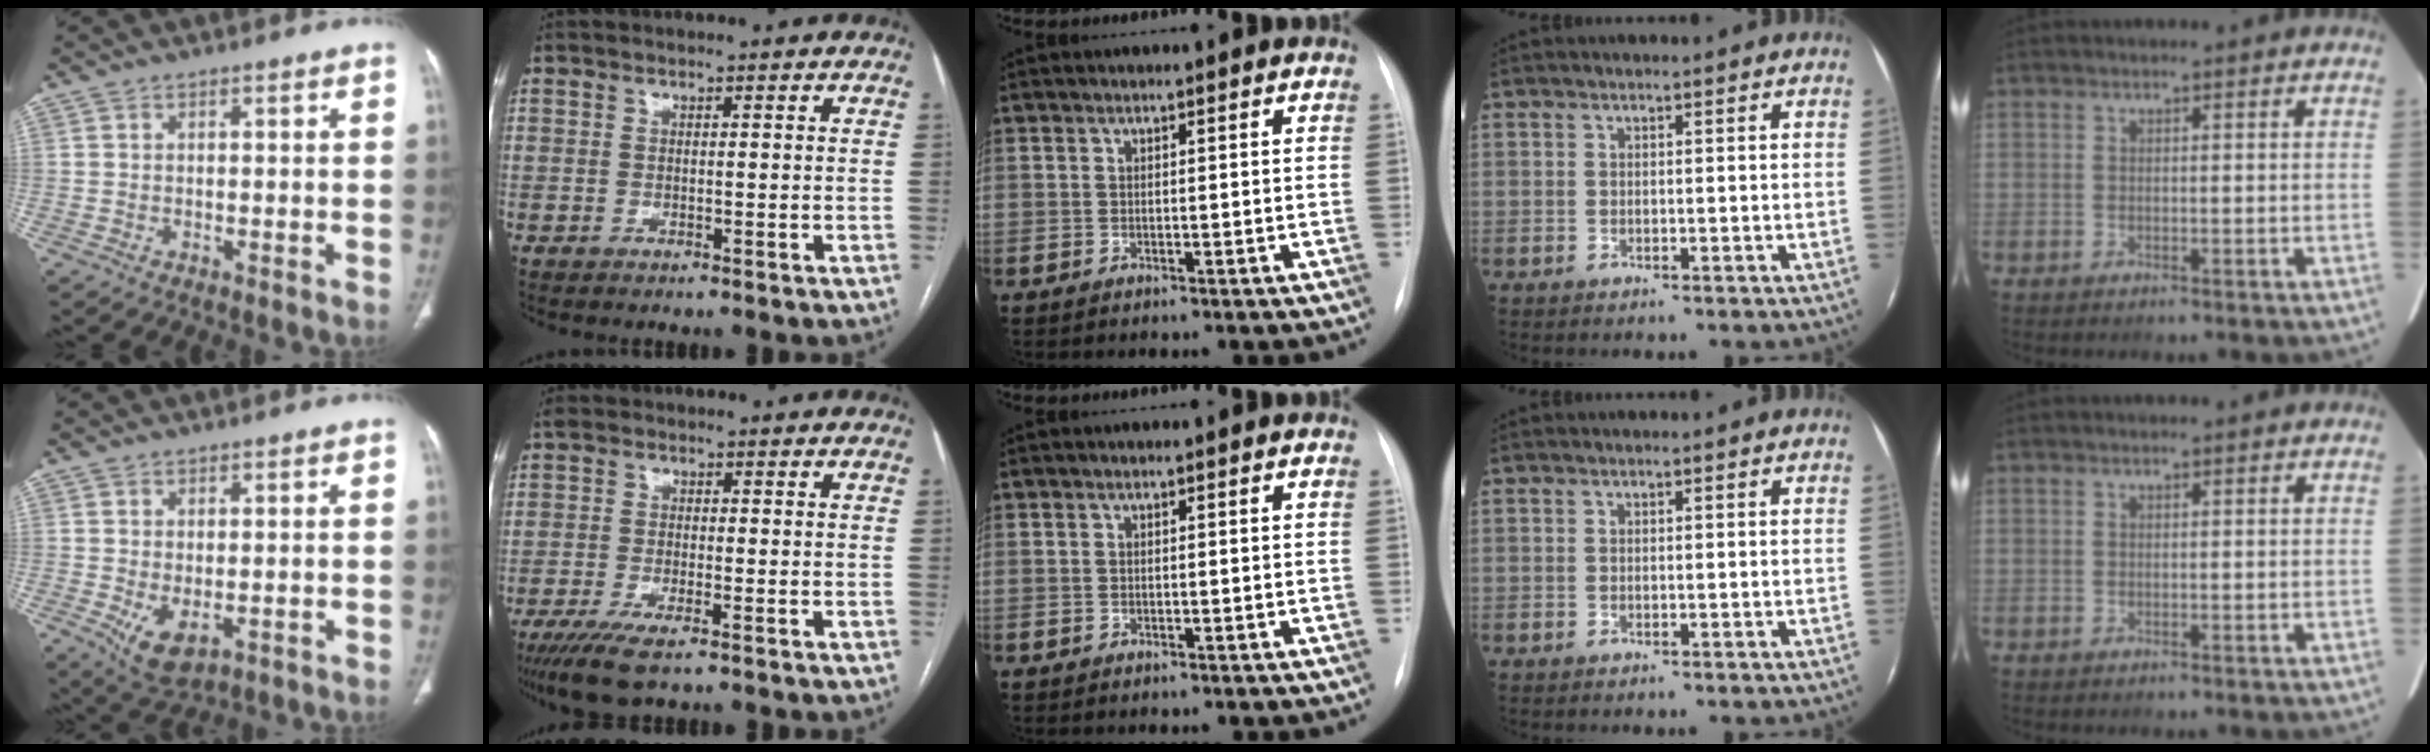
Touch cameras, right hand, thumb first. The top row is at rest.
{"thumb": {"total": 6.2, "force": [-1.4, 3.5, 4.8], "torque": [-0.083, -0.011, -0.007]}, "index": {"total": 5.9, "force": [-3.8, 1.0, 4.4], "torque": [-0.081, -0.017, -0.066]}}